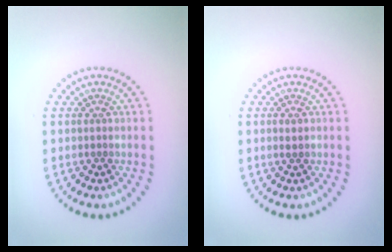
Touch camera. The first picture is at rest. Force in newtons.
{"total": 0.8, "press": 0.8, "slide": 0.1}